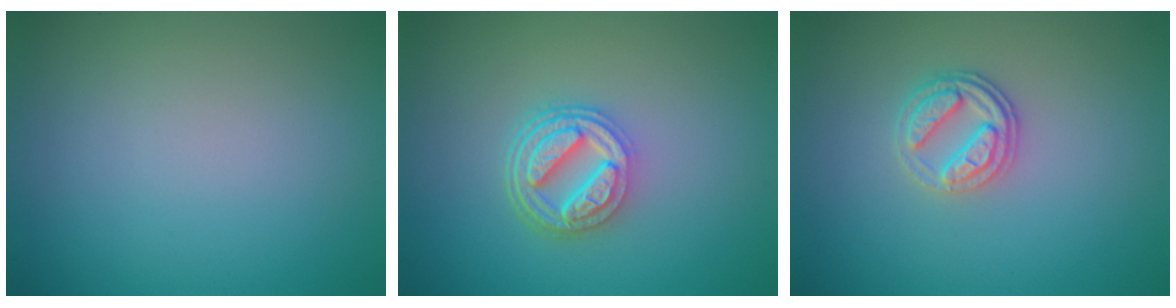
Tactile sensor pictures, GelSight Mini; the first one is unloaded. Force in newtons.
{"total": 4.7, "press": 3.6, "slide": 3.1}
{"total": 2.7, "press": 2.4, "slide": 1.1}